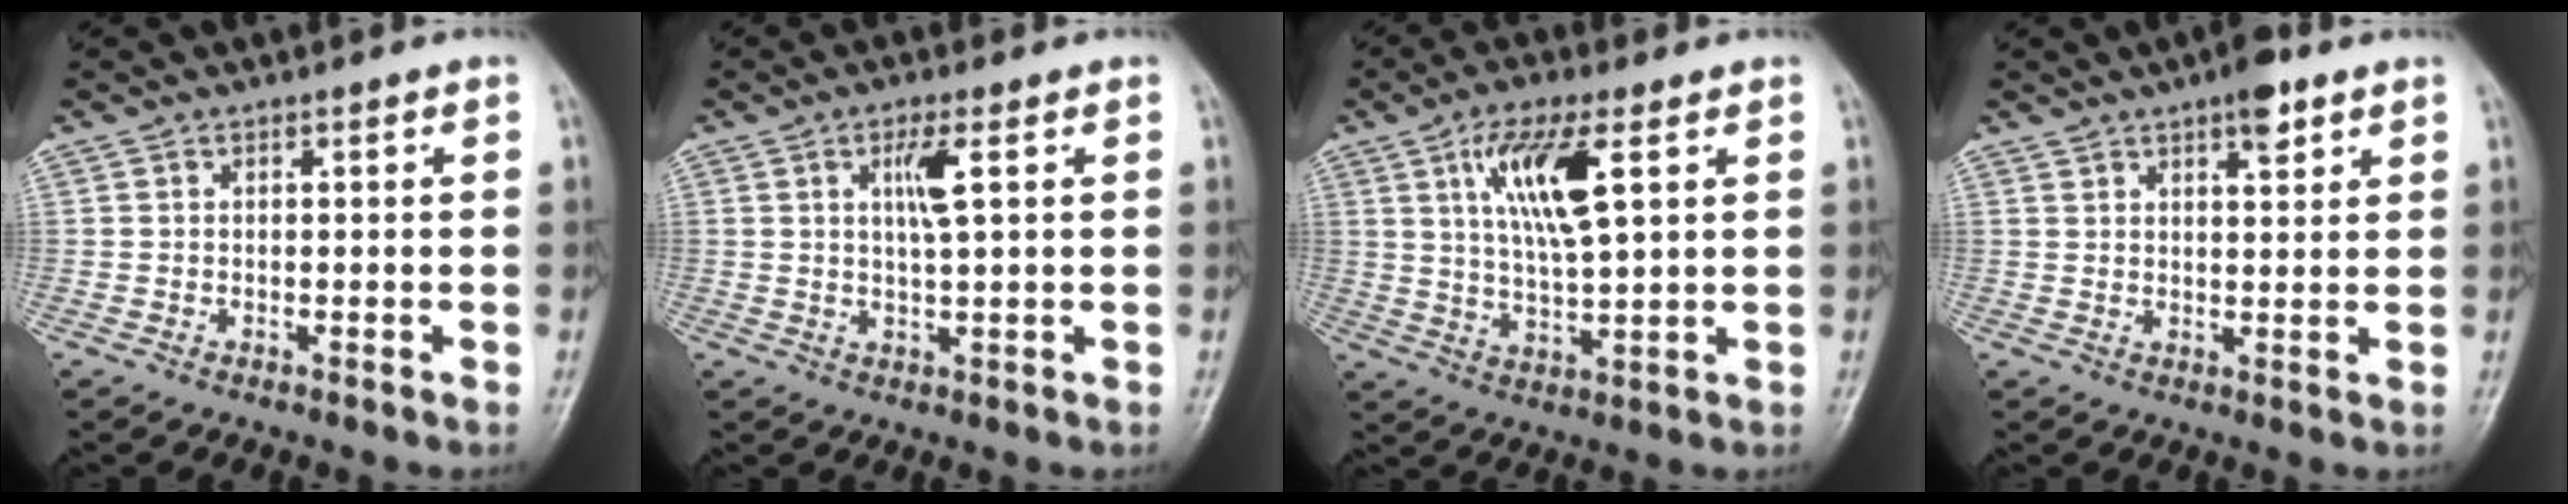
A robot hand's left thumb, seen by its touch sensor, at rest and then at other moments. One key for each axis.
{"total": 4.8, "fx": 1.4, "fy": 0.8, "fz": 4.5, "tx": -0.086, "ty": -0.004, "tz": 0.029}
{"total": 11.4, "fx": 4.0, "fy": 3.5, "fz": 10.0, "tx": -0.186, "ty": -0.013, "tz": 0.078}
{"total": 5.2, "fx": 3.2, "fy": 1.9, "fz": 3.6, "tx": -0.039, "ty": -0.014, "tz": 0.045}